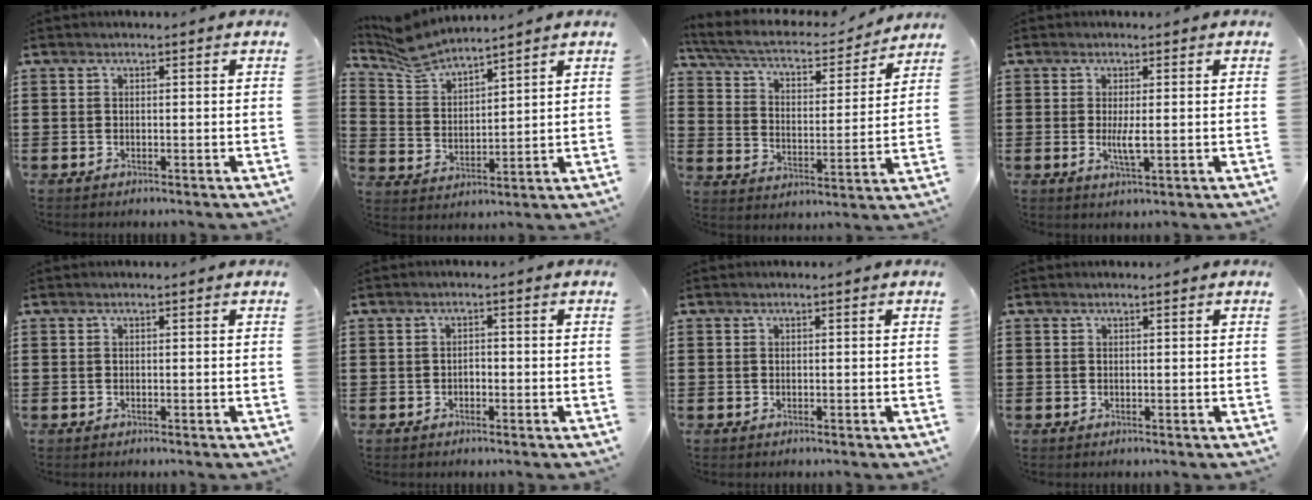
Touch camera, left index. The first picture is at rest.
{"total": 6.0, "force": [5.7, 0.7, 1.7], "torque": [-0.057, -0.020, 0.103]}
{"total": 5.8, "force": [5.0, 1.1, 2.7], "torque": [-0.076, -0.034, 0.081]}
{"total": 3.2, "force": [-0.1, 0.6, 3.2], "torque": [-0.063, -0.006, -0.004]}
{"total": 0.0}
{"total": 1.0, "force": [-0.6, 0.5, 0.7], "torque": [-0.015, -0.001, -0.013]}
{"total": 0.0}
{"total": 0.0}